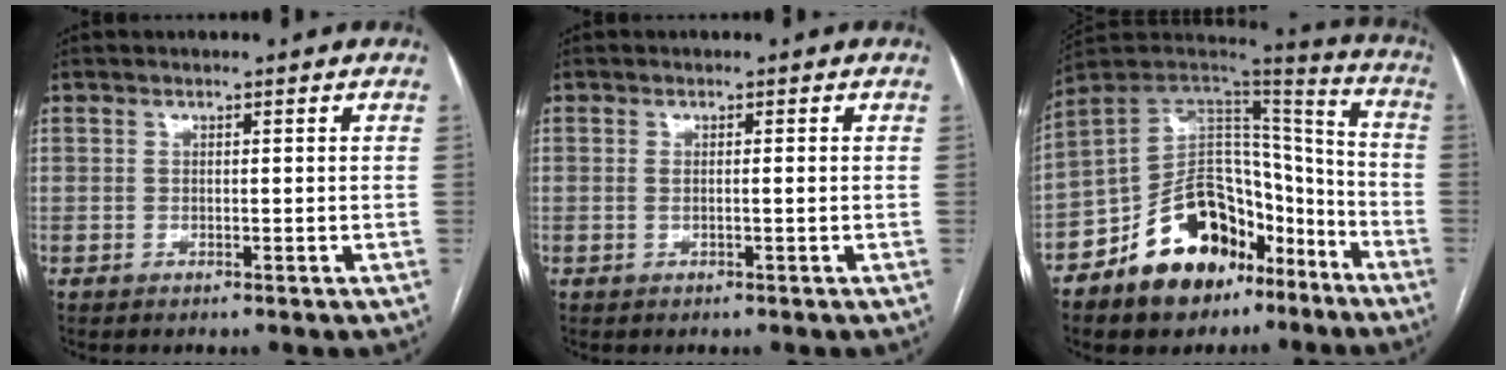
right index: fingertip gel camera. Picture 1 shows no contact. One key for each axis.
{"total": 1.1, "fx": 0.1, "fy": 0.1, "fz": 1.1, "tx": -0.024, "ty": 0.001, "tz": 0.005}
{"total": 21.3, "fx": -12.2, "fy": 12.5, "fz": 12.1, "tx": -0.214, "ty": 0.052, "tz": -0.192}